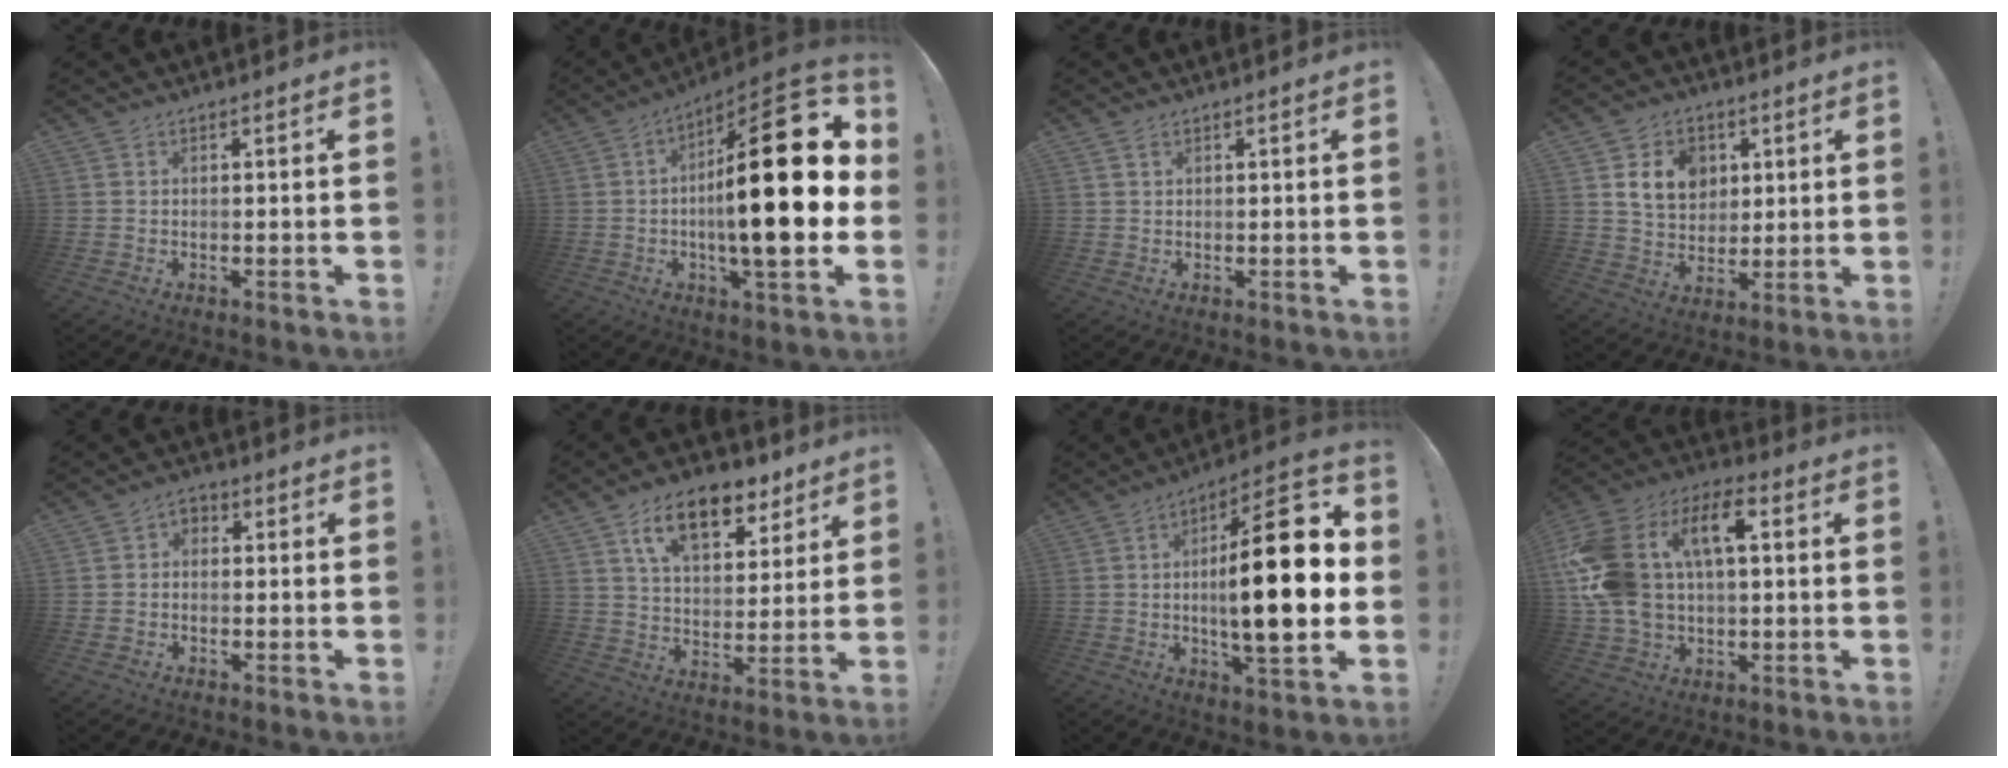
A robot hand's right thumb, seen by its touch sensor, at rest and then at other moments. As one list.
[{"total": 26.7, "force": [0.8, 6.4, 25.9], "torque": [-0.413, -0.015, -0.001]}, {"total": 1.2, "force": [0.8, 0.6, 0.6], "torque": [-0.006, -0.002, 0.014]}, {"total": 12.5, "force": [4.7, 9.8, 6.2], "torque": [-0.087, -0.009, 0.093]}, {"total": 3.0, "force": [-1.1, 2.5, 1.3], "torque": [-0.020, 0.012, -0.021]}, {"total": 15.8, "force": [9.1, 8.6, 9.7], "torque": [-0.147, -0.036, 0.160]}, {"total": 23.2, "force": [0.5, 6.3, 22.4], "torque": [-0.361, -0.009, -0.005]}, {"total": 21.0, "force": [4.4, 14.1, 14.9], "torque": [-0.298, 0.001, 0.082]}]